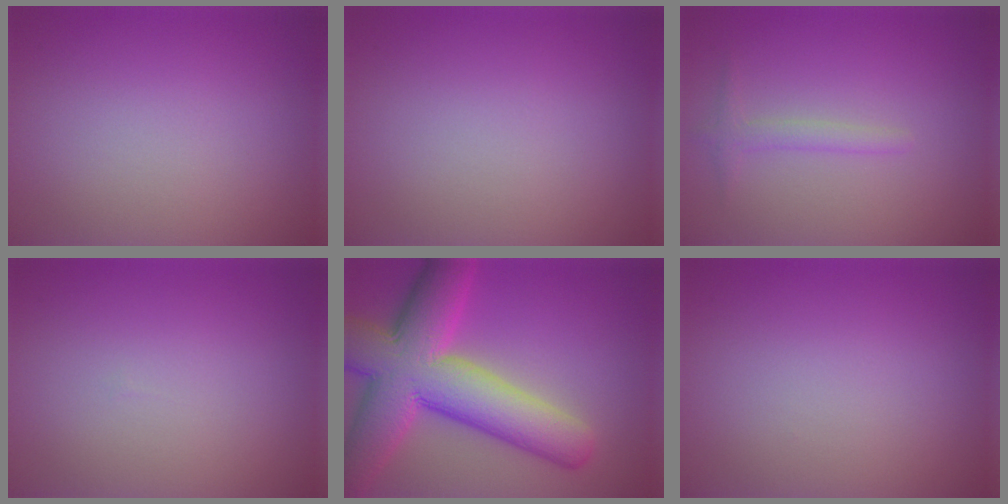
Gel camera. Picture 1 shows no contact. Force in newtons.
{"total": 0.0}
{"total": 1.4, "press": 1.4, "slide": 0.0}
{"total": 0.0}
{"total": 12.0, "press": 12.0, "slide": 0.4}
{"total": 0.0}